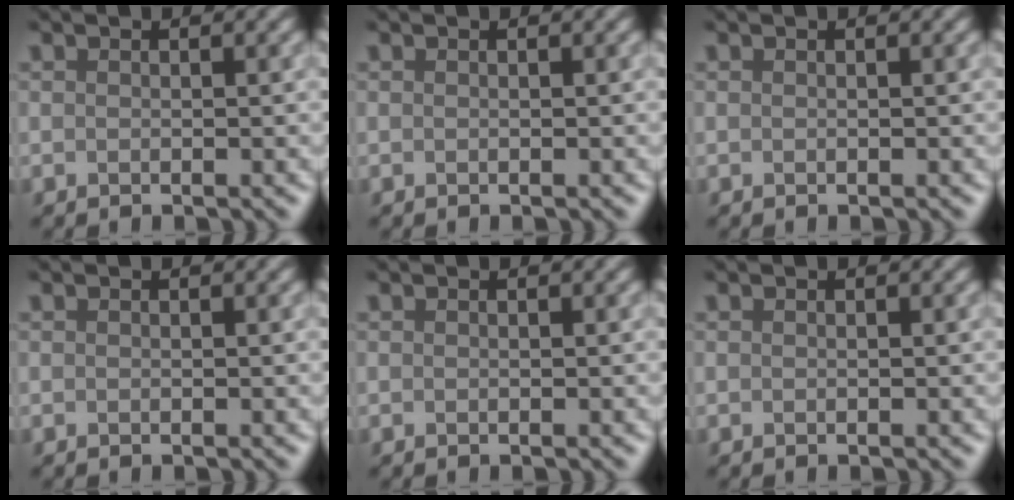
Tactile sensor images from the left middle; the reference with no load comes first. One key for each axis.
{"total": 0.0}
{"total": 0.0}
{"total": 0.0}
{"total": 0.0}
{"total": 0.0}